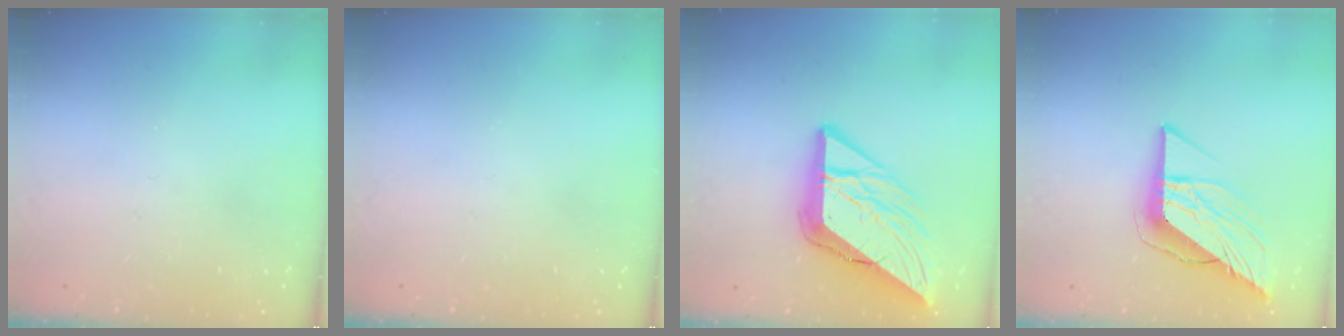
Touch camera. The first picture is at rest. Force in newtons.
{"total": 0.0}
{"total": 17.8, "press": 17.7, "slide": 2.2}
{"total": 11.4, "press": 11.3, "slide": 1.3}